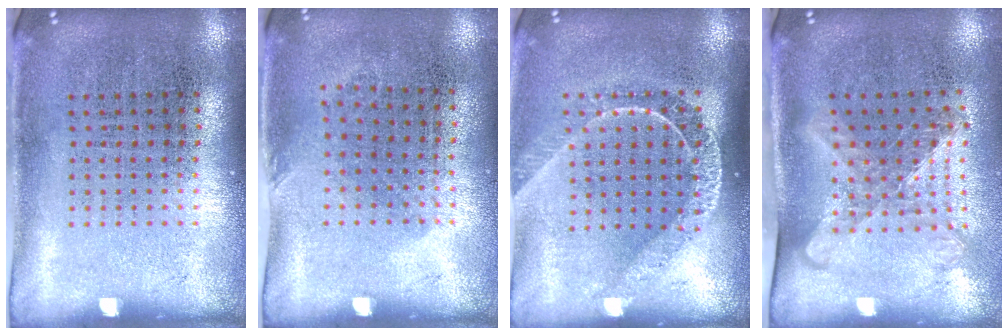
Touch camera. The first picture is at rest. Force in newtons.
{"total": 0.9, "press": 0.6, "slide": 0.6}
{"total": 1.6, "press": 1.5, "slide": 0.7}
{"total": 1.6, "press": 1.2, "slide": 1.0}